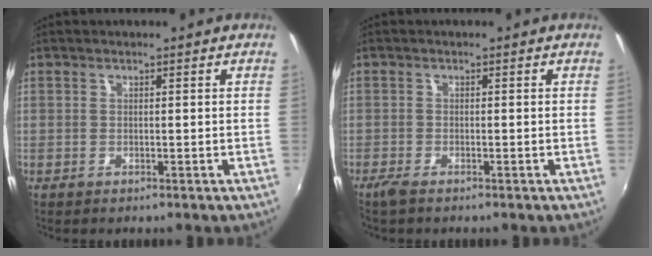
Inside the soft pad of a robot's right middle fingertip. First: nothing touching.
{"total": 1.9, "force": [-1.5, 0.3, 1.1], "torque": [-0.027, -0.007, -0.032]}